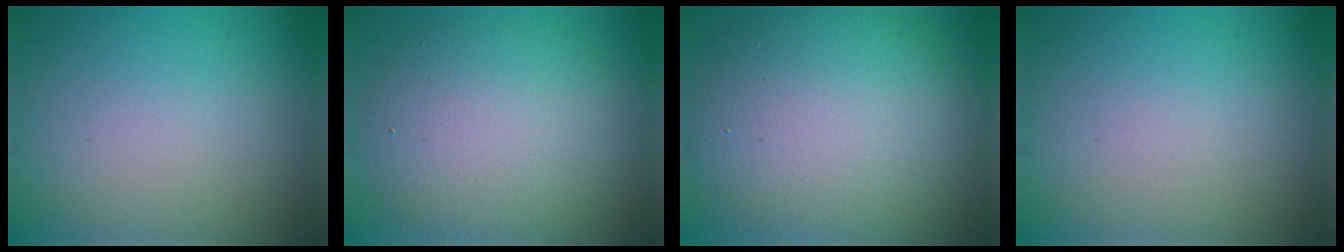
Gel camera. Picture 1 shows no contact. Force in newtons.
{"total": 7.5, "press": 7.5, "slide": 0.7}
{"total": 12.1, "press": 12.1, "slide": 0.6}
{"total": 0.0}